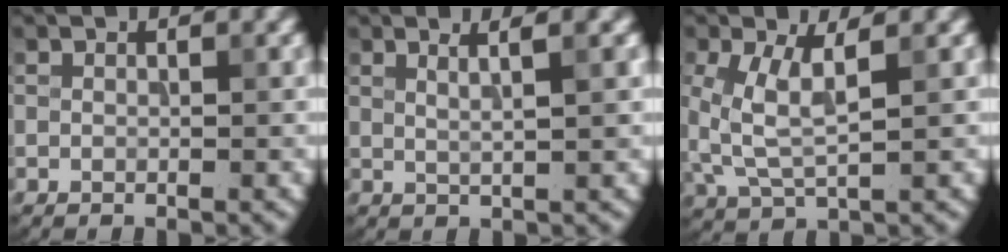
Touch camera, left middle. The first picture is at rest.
{"total": 2.6, "force": [1.2, 0.4, 2.3], "torque": [-0.027, 0.011, 0.006]}
{"total": 4.1, "force": [0.8, 1.5, 3.7], "torque": [-0.094, 0.003, 0.020]}